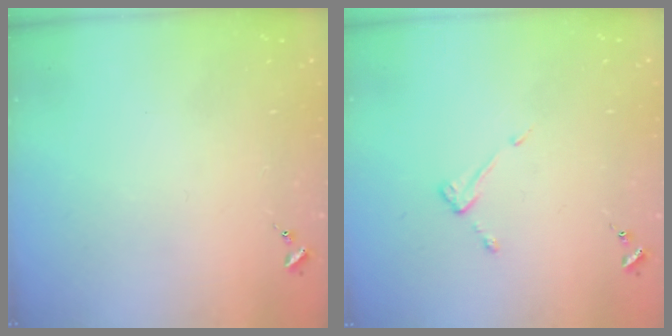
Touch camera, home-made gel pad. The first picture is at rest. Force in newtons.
{"total": 3.8, "press": 3.8, "slide": 0.4}